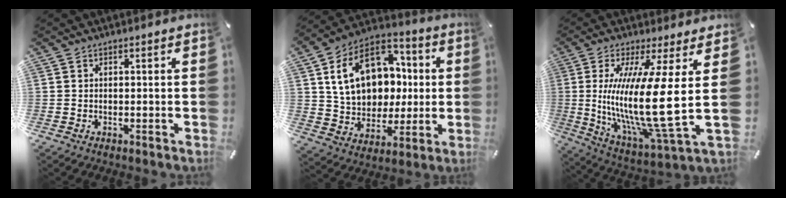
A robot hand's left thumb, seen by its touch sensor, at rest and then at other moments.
{"total": 18.9, "force": [4.1, 14.7, 11.2], "torque": [-0.208, 0.004, 0.085]}
{"total": 21.3, "force": [2.5, 3.4, 20.9], "torque": [-0.422, -0.040, 0.032]}